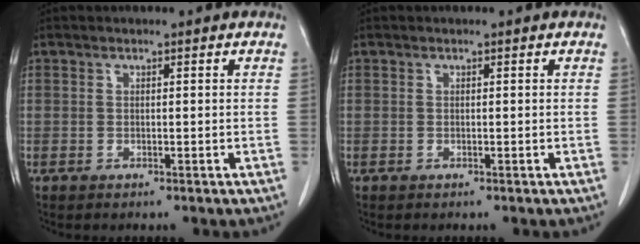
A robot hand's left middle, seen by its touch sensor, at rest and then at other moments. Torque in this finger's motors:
{"motor_torque": [-0.01, 0.01, -0.01, 0.00]}